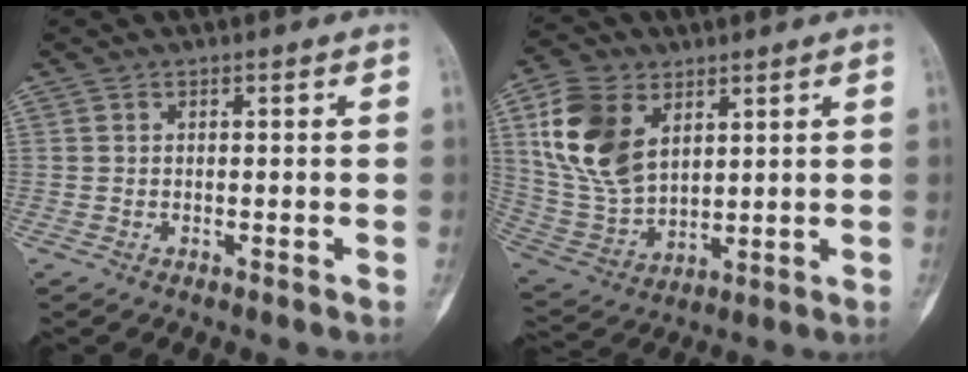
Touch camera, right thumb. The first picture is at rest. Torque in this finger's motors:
{"motor_torque": [-1.07, 1.46, 0.20, 0.26, 0.15]}